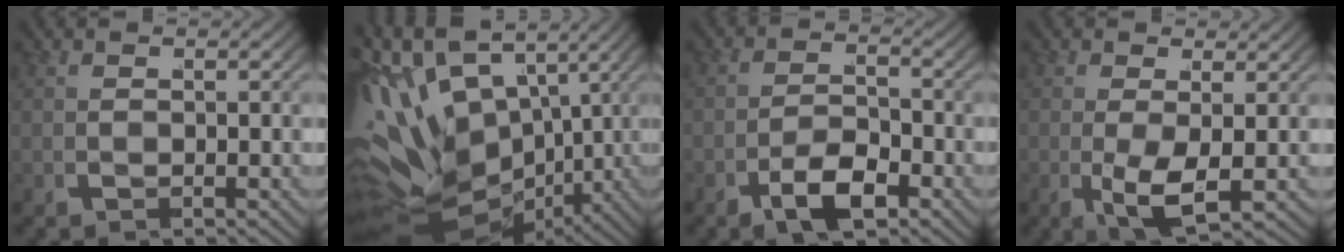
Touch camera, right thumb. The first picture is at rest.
{"total": 17.4, "force": [-1.1, 12.2, 12.4], "torque": [-0.243, -0.045, -0.004]}
{"total": 3.9, "force": [-2.7, 1.8, 2.2], "torque": [-0.031, -0.010, -0.051]}
{"total": 3.6, "force": [-0.8, 1.8, 3.0], "torque": [-0.063, -0.028, -0.009]}